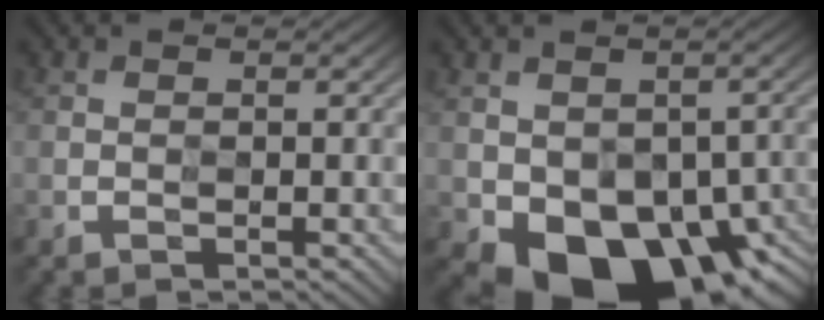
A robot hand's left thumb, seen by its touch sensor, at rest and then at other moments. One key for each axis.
{"total": 11.6, "fx": -4.8, "fy": 7.2, "fz": 7.7, "tx": -0.121, "ty": -0.029, "tz": -0.067}